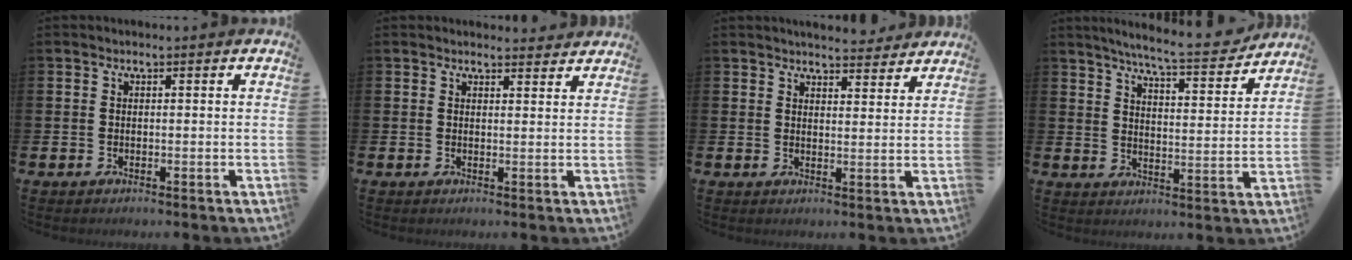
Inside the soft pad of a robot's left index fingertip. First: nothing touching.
{"total": 2.0, "force": [1.9, 0.4, -0.1], "torque": [0.004, -0.011, 0.034]}
{"total": 4.8, "force": [4.8, 0.4, 0.3], "torque": [-0.011, -0.033, 0.085]}
{"total": 7.4, "force": [6.9, 0.1, 2.6], "torque": [-0.063, -0.045, 0.117]}